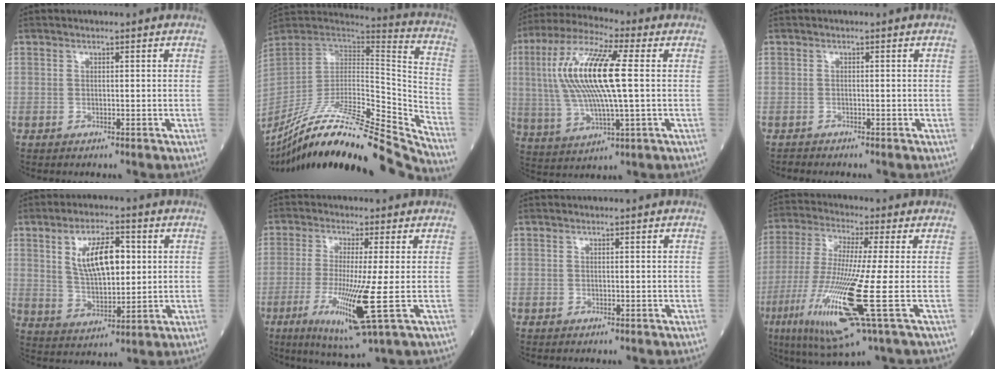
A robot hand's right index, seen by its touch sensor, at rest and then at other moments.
{"total": 29.8, "force": [-26.5, -0.5, 13.6], "torque": [-0.194, -0.038, -0.421]}
{"total": 15.6, "force": [2.0, 2.3, 15.3], "torque": [-0.322, 0.013, 0.035]}
{"total": 0.6, "force": [-0.6, 0.0, -0.3], "torque": [-0.004, -0.004, -0.012]}
{"total": 9.7, "force": [2.7, 3.7, 8.5], "torque": [-0.158, 0.006, 0.055]}
{"total": 10.5, "force": [-2.7, -1.0, 10.1], "torque": [-0.204, -0.037, -0.049]}
{"total": 0.0}
{"total": 16.1, "force": [-4.8, -0.2, 15.4], "torque": [-0.327, -0.034, -0.093]}